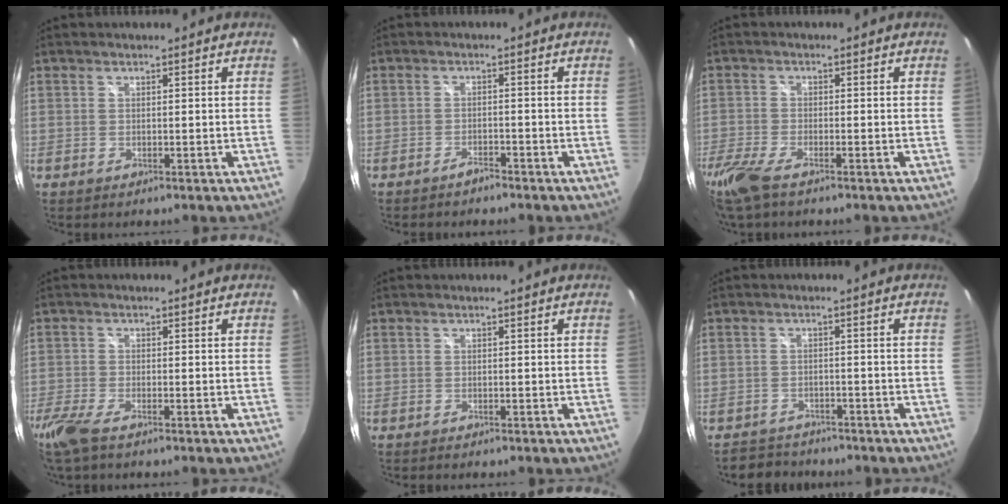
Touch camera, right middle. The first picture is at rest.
{"total": 2.1, "force": [-1.9, 0.5, 0.6], "torque": [-0.019, -0.001, -0.032]}
{"total": 8.7, "force": [-6.2, 2.2, 5.6], "torque": [-0.145, -0.035, -0.123]}
{"total": 6.4, "force": [-4.6, 1.3, 4.2], "torque": [-0.112, -0.024, -0.093]}
{"total": 0.6, "force": [-0.5, 0.1, 0.2], "torque": [-0.004, -0.003, -0.010]}
{"total": 4.6, "force": [-4.2, 1.9, 0.1], "torque": [-0.018, 0.009, -0.069]}